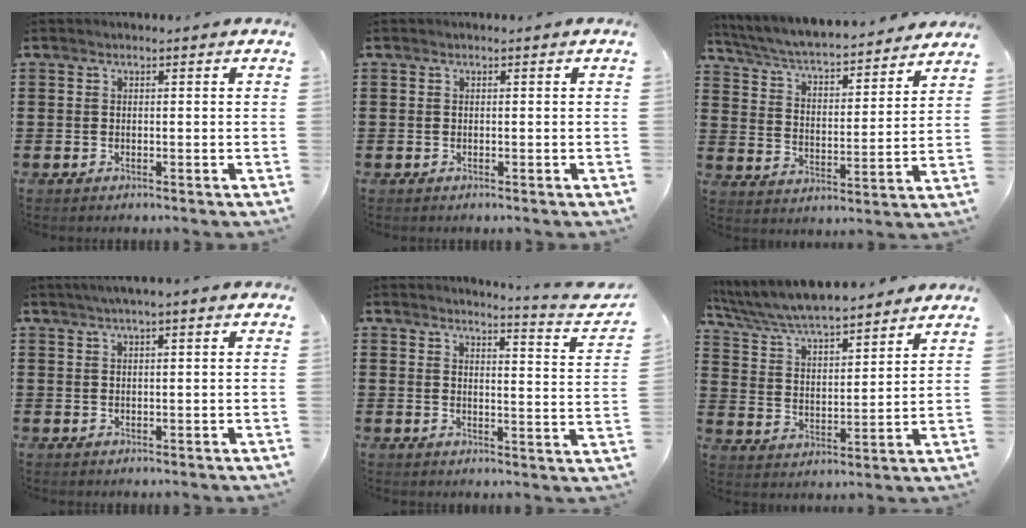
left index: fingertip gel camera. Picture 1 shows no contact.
{"total": 0.0}
{"total": 4.8, "force": [4.6, 0.0, 1.4], "torque": [-0.051, -0.039, 0.072]}
{"total": 1.6, "force": [1.0, 0.0, 1.3], "torque": [-0.025, 0.002, 0.018]}
{"total": 3.5, "force": [3.2, -0.8, 1.3], "torque": [-0.025, -0.040, 0.045]}
{"total": 6.7, "force": [6.3, 0.6, 2.0], "torque": [-0.069, -0.038, 0.108]}